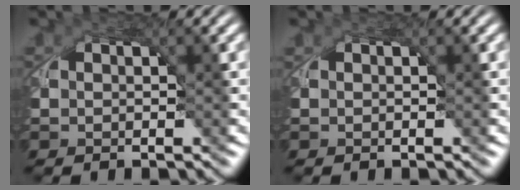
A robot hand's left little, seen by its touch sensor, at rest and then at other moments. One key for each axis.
{"total": 0.0}